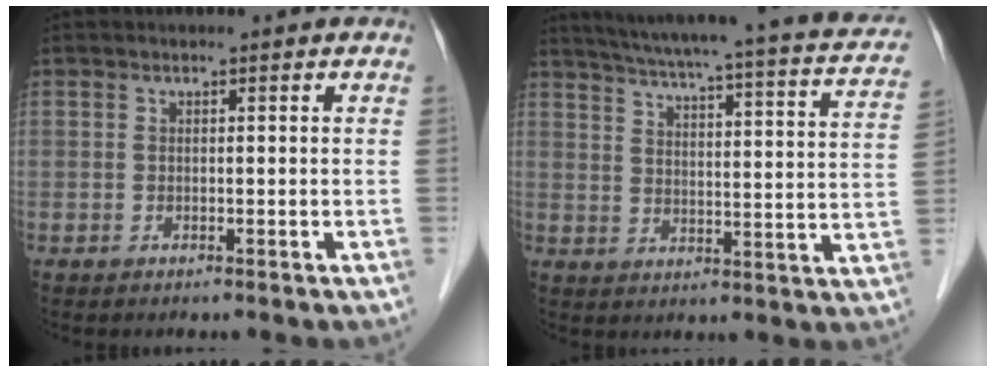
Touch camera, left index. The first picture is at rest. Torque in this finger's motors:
{"motor_torque": [-0.78, -0.84, 0.31, 0.09]}